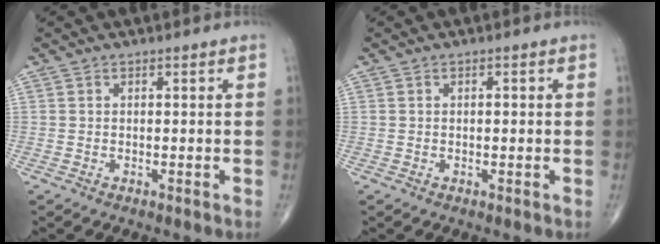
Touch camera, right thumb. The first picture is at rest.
{"total": 0.8, "force": [0.0, 0.3, 0.8], "torque": [-0.010, 0.000, 0.000]}